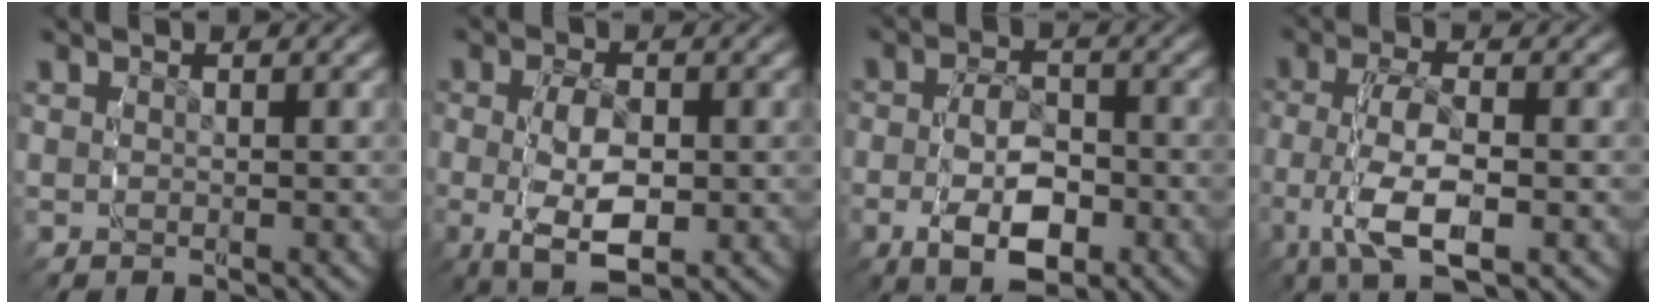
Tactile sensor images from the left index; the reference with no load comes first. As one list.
[{"total": 7.2, "force": [-2.9, 4.4, 4.9], "torque": [-0.117, -0.037, -0.034]}, {"total": 6.9, "force": [-3.0, 4.1, 4.6], "torque": [-0.091, -0.017, -0.049]}, {"total": 6.6, "force": [-2.3, 3.6, 5.1], "torque": [-0.127, -0.018, -0.033]}]